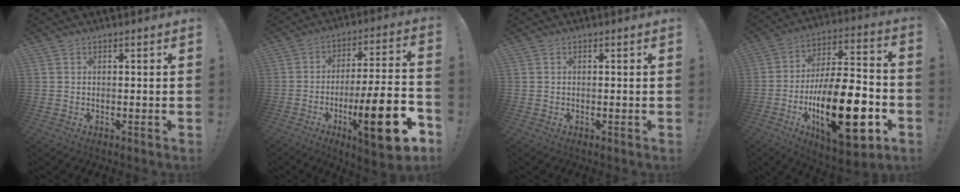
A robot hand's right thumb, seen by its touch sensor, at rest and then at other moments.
{"total": 20.9, "force": [-8.2, 4.9, 18.6], "torque": [-0.275, 0.034, -0.127]}
{"total": 0.0}
{"total": 27.8, "force": [-8.5, 11.4, 23.8], "torque": [-0.418, 0.046, -0.129]}